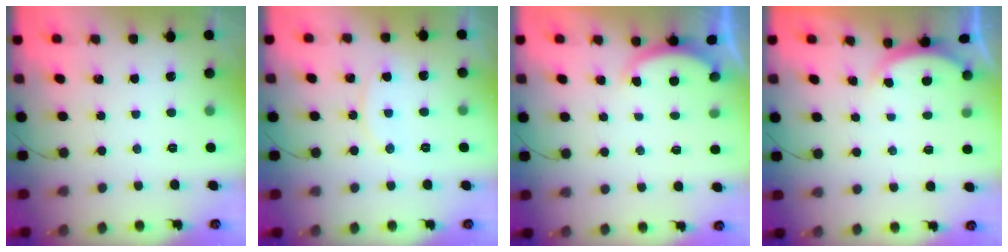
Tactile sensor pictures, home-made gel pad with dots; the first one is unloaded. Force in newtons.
{"total": 6.1, "press": 6.1, "slide": 0.5}
{"total": 1.3, "press": 1.2, "slide": 0.5}
{"total": 1.7, "press": 1.7, "slide": 0.4}